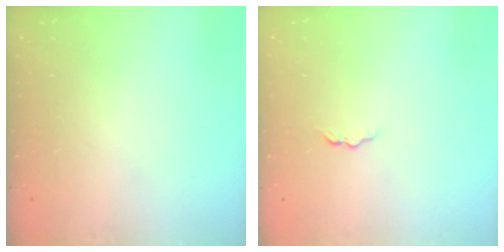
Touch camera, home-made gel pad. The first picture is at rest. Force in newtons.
{"total": 3.8, "press": 3.8, "slide": 0.5}